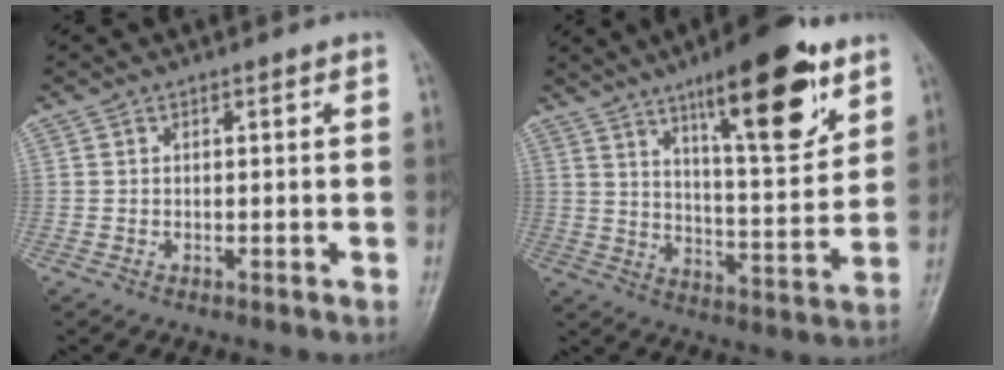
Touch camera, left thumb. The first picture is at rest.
{"total": 18.6, "force": [10.7, 5.1, 14.4], "torque": [-0.185, -0.058, 0.168]}